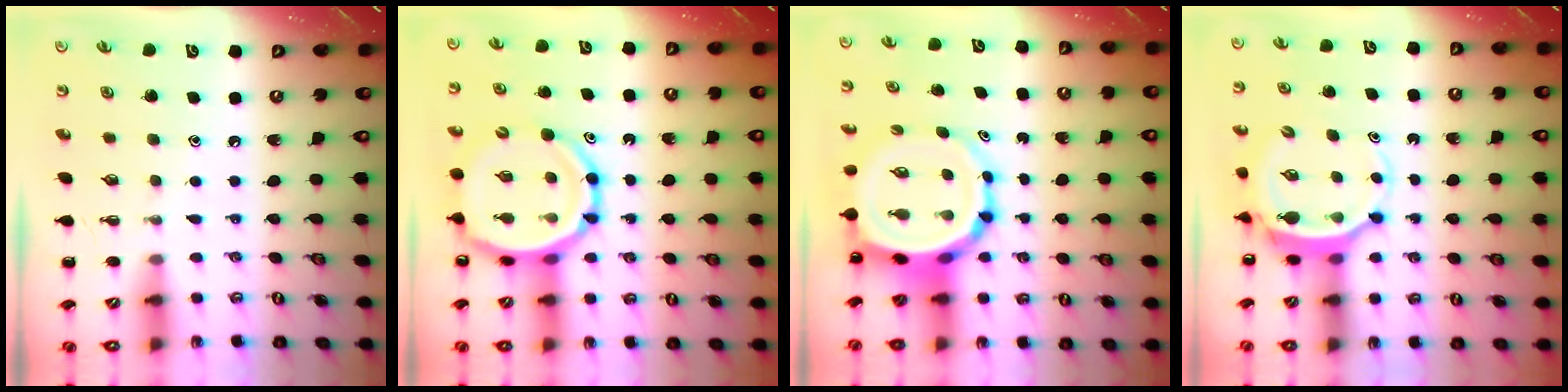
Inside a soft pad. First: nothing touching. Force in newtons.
{"total": 14.0, "press": 13.4, "slide": 3.8}
{"total": 9.4, "press": 8.8, "slide": 3.1}
{"total": 6.4, "press": 6.4, "slide": 0.6}